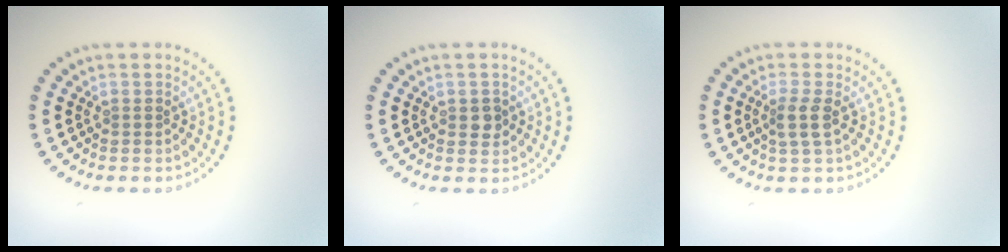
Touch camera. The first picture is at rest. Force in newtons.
{"total": 1.2, "press": 1.2, "slide": 0.1}
{"total": 1.8, "press": 1.6, "slide": 0.9}